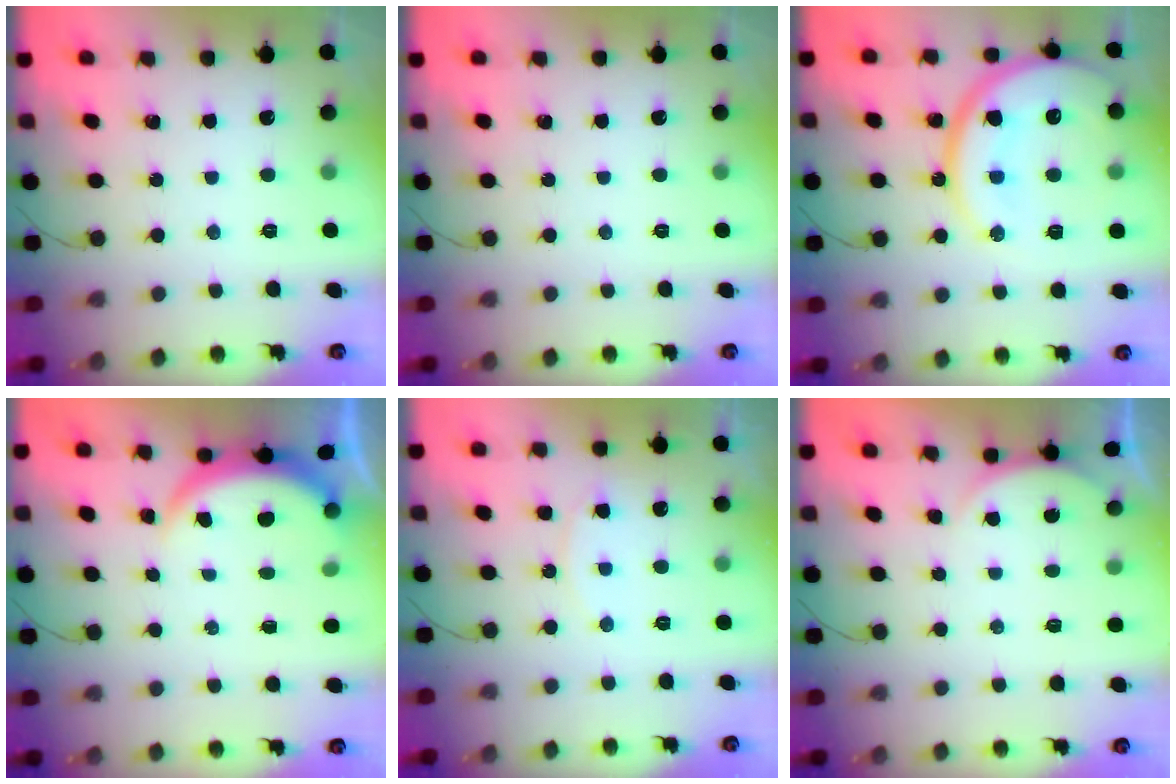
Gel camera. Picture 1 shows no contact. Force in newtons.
{"total": 0.0}
{"total": 20.8, "press": 20.8, "slide": 1.6}
{"total": 3.9, "press": 3.9, "slide": 0.2}
{"total": 5.8, "press": 5.8, "slide": 0.6}
{"total": 2.3, "press": 2.3, "slide": 0.5}